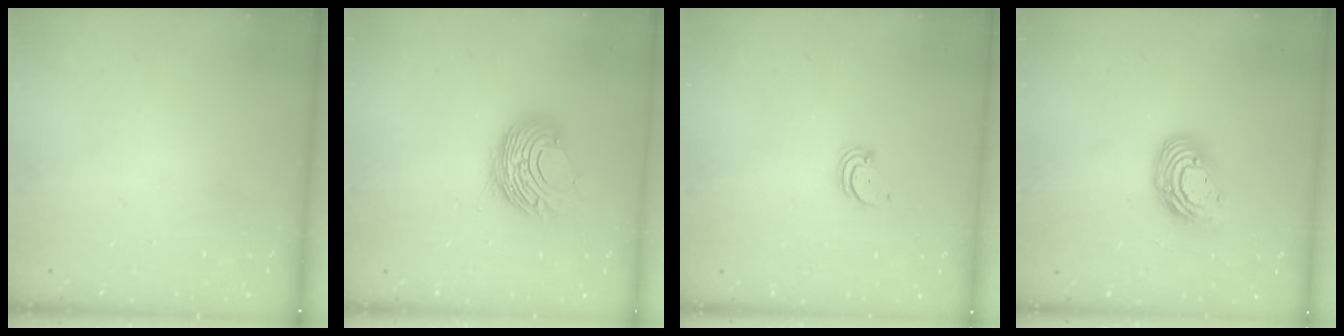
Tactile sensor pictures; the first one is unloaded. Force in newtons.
{"total": 10.9, "press": 10.9, "slide": 0.6}
{"total": 2.0, "press": 2.0, "slide": 0.2}
{"total": 12.2, "press": 12.1, "slide": 1.1}